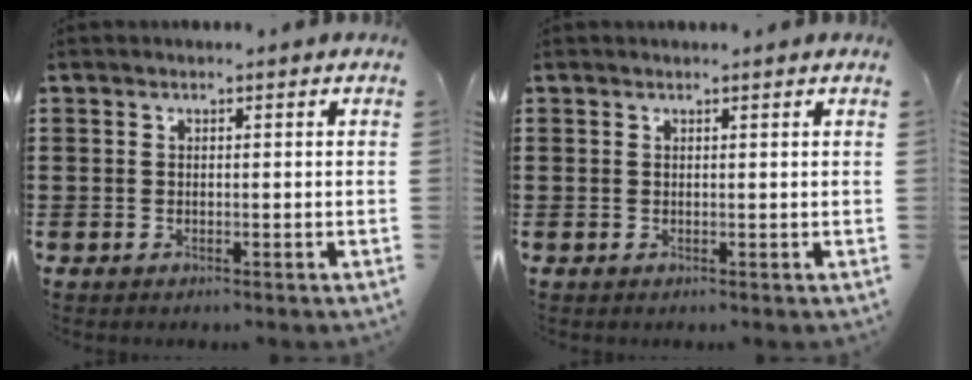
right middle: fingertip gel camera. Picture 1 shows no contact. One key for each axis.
{"total": 0.0}